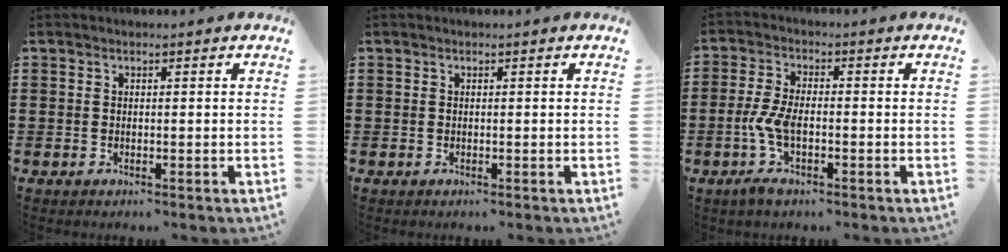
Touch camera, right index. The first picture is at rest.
{"total": 0.0}
{"total": 5.7, "force": [-1.8, 2.3, 4.9], "torque": [-0.117, -0.005, -0.041]}